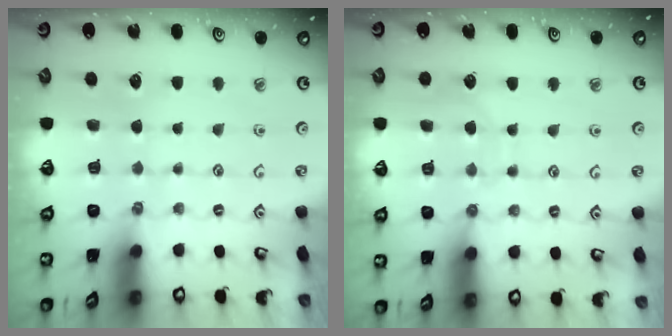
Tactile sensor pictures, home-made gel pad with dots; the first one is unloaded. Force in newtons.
{"total": 7.1, "press": 7.1, "slide": 0.2}